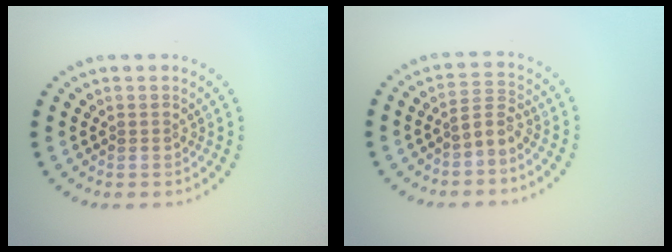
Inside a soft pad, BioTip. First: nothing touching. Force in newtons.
{"total": 1.9, "press": 1.4, "slide": 1.2}